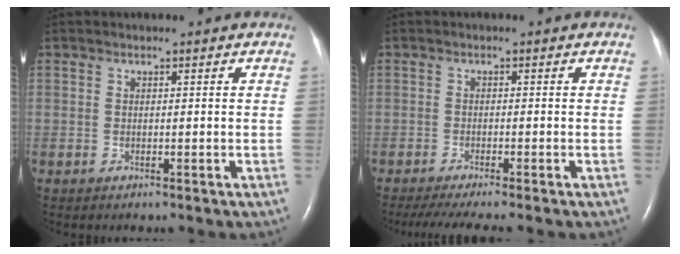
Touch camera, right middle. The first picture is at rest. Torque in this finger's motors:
{"motor_torque": [0.05, -0.06, 0.02, 0.03]}